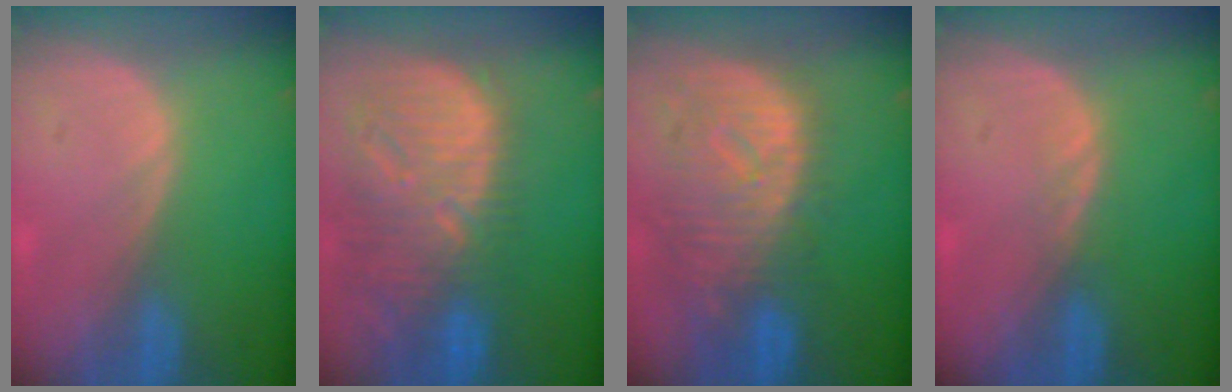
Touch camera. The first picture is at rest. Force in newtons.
{"total": 13.4, "press": 11.5, "slide": 7.0}
{"total": 11.4, "press": 9.9, "slide": 5.6}
{"total": 1.1, "press": 1.0, "slide": 0.2}